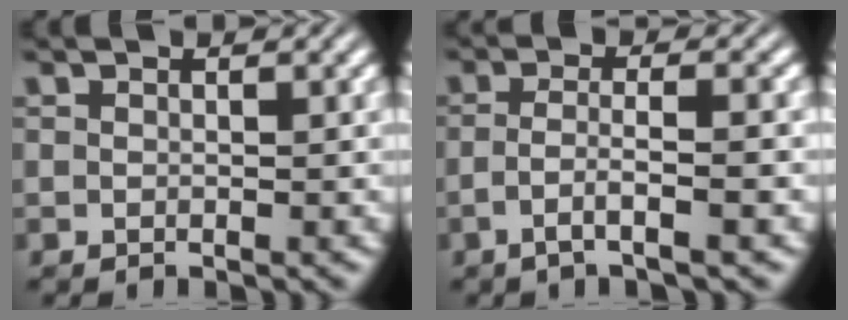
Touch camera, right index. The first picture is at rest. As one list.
[{"total": 2.9, "force": [-1.6, -0.7, 2.3], "torque": [-0.048, -0.015, -0.020]}]